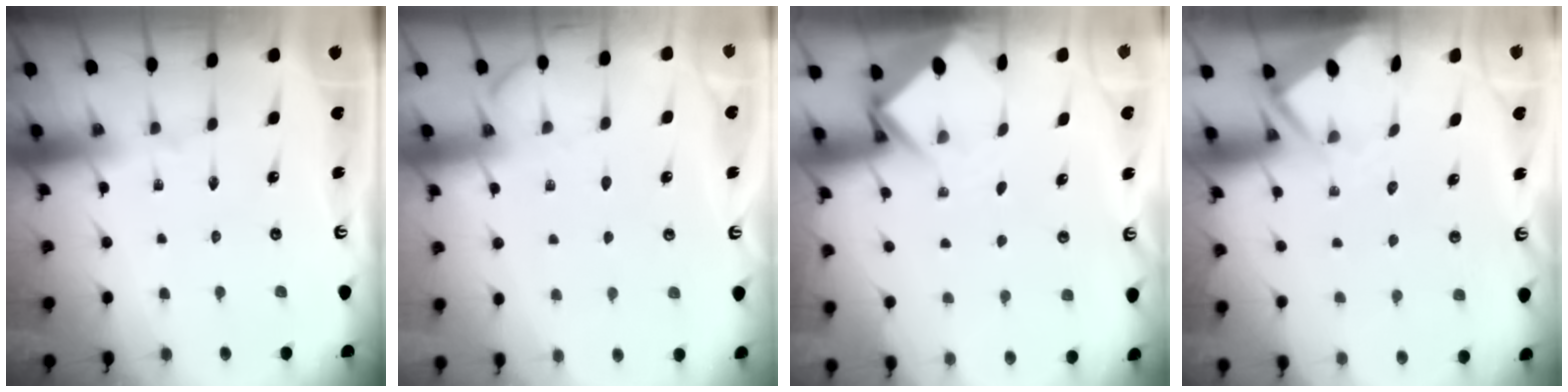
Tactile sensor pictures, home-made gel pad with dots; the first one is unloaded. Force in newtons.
{"total": 2.4, "press": 2.4, "slide": 0.4}
{"total": 3.7, "press": 3.7, "slide": 0.3}
{"total": 3.4, "press": 3.4, "slide": 0.3}